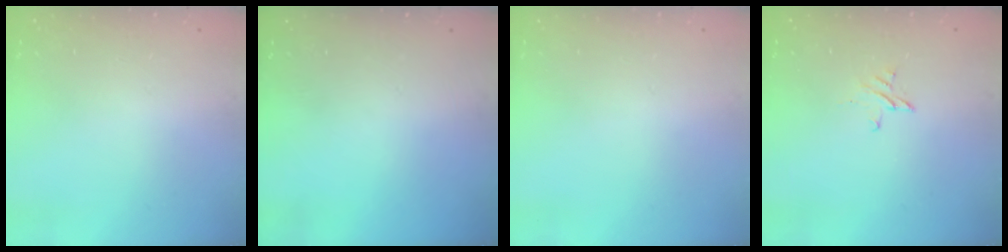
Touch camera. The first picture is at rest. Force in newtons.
{"total": 0.0}
{"total": 0.0}
{"total": 2.3, "press": 2.3, "slide": 0.2}